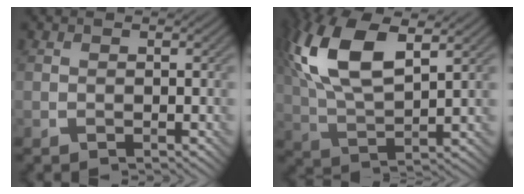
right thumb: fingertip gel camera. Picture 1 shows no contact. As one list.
[{"total": 13.4, "force": [5.1, 5.8, 10.9], "torque": [-0.257, 0.020, 0.100]}]